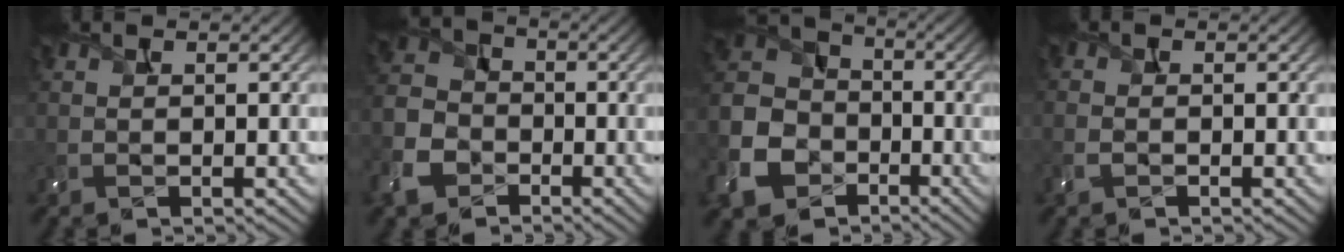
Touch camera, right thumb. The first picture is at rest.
{"total": 8.2, "force": [-4.4, 5.9, 3.6], "torque": [-0.107, -0.013, -0.105]}
{"total": 13.6, "force": [-6.3, 10.2, 6.3], "torque": [-0.208, -0.040, -0.123]}
{"total": 1.6, "force": [-0.9, 0.9, 1.0], "torque": [-0.029, -0.003, -0.023]}